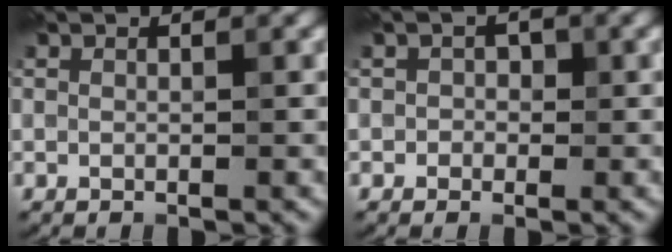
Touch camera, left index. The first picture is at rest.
{"total": 1.2, "force": [-0.3, 1.2, 0.1], "torque": [0.020, 0.007, -0.012]}